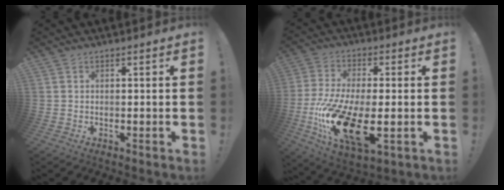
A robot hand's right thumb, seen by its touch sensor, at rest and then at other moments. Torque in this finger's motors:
{"motor_torque": [2.95, 2.06, 1.60, -1.17, 0.75]}